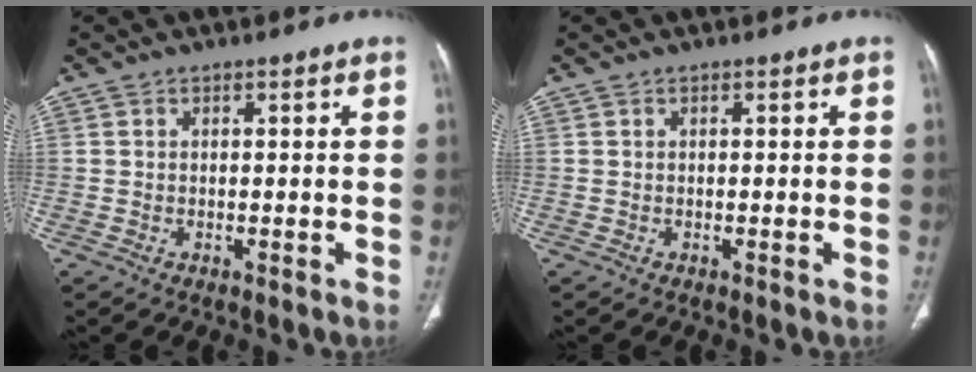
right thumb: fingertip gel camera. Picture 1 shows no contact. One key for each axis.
{"total": 0.0}